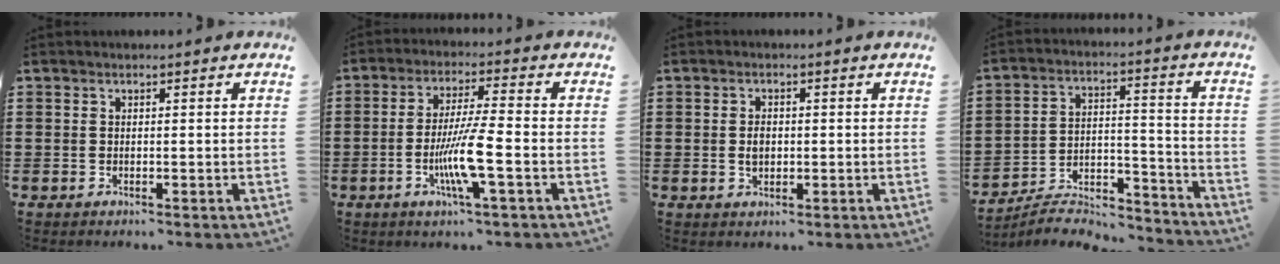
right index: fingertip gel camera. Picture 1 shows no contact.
{"total": 8.4, "force": [-2.7, 0.5, 8.0], "torque": [-0.150, -0.011, -0.053]}
{"total": 2.2, "force": [-0.2, 1.3, 1.8], "torque": [-0.036, 0.004, -0.004]}
{"total": 6.8, "force": [-6.4, 1.3, 2.0], "torque": [-0.031, 0.011, -0.125]}